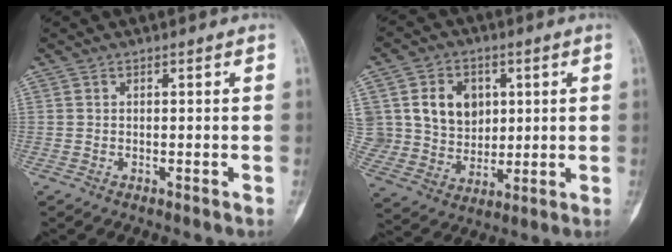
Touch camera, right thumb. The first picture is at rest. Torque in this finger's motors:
{"motor_torque": [0.84, 1.00, 1.31, 0.51, 0.10]}